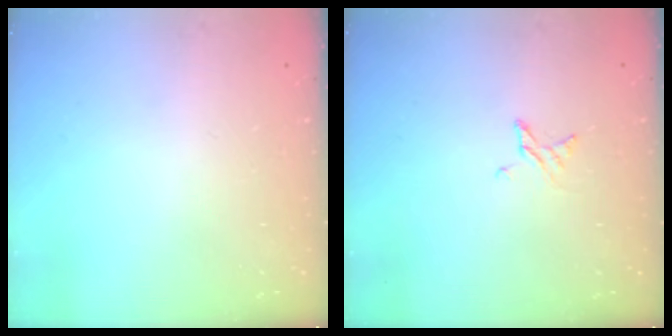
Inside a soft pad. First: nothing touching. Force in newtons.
{"total": 3.0, "press": 3.0, "slide": 0.3}